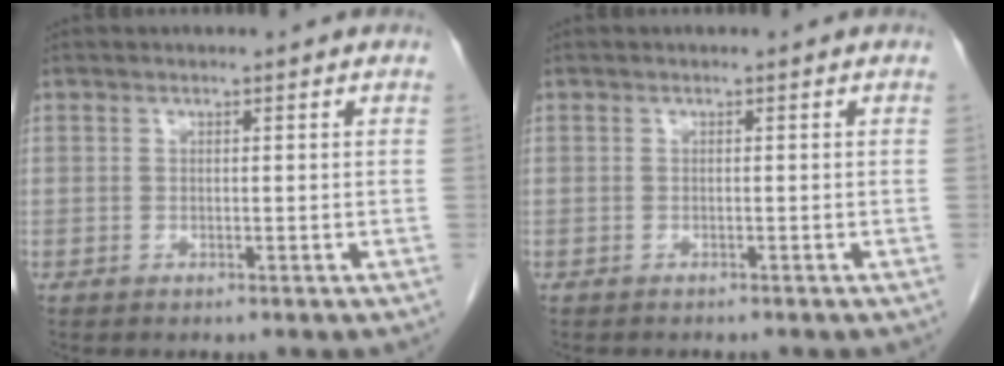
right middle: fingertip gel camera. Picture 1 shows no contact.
{"total": 1.3, "force": [-1.2, 0.3, 0.4], "torque": [-0.013, -0.004, -0.014]}